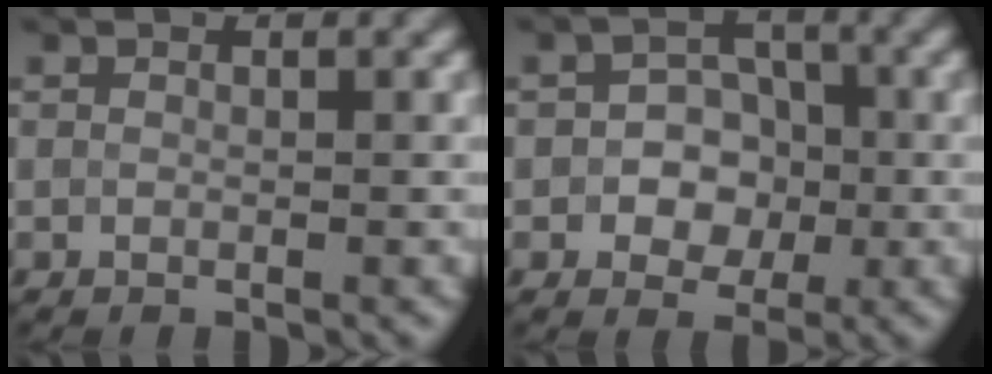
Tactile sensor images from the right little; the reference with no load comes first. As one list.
[{"total": 3.7, "force": [-0.8, 3.0, 2.1], "torque": [-0.004, 0.004, -0.019]}]